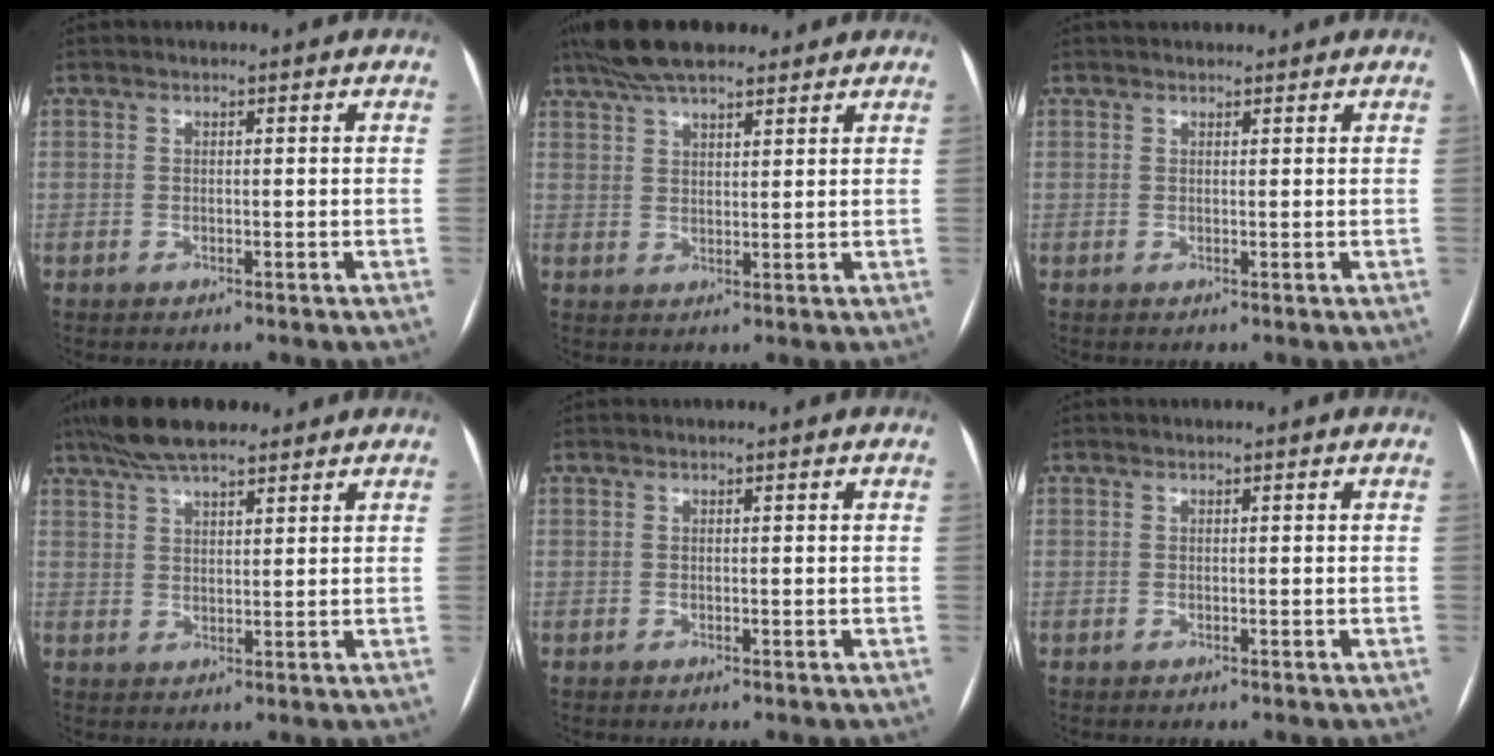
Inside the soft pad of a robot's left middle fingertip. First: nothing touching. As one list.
[{"total": 11.1, "force": [8.7, 3.2, 6.0], "torque": [-0.104, 0.042, 0.148]}, {"total": 3.4, "force": [3.1, 1.0, 1.1], "torque": [-0.009, 0.033, 0.044]}, {"total": 9.3, "force": [7.3, 2.5, 5.2], "torque": [-0.092, 0.033, 0.127]}, {"total": 0.0}, {"total": 0.0}]